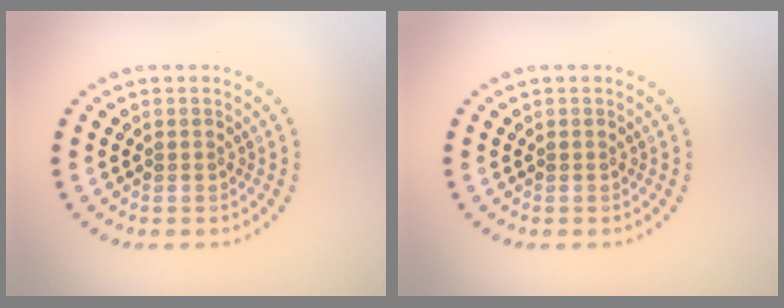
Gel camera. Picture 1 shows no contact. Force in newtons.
{"total": 0.0}